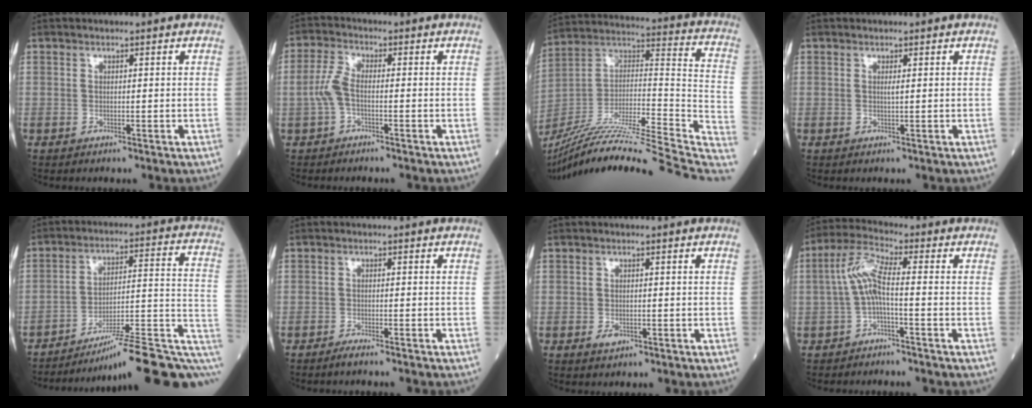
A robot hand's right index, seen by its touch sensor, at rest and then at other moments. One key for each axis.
{"total": 4.0, "fx": -1.2, "fy": 1.5, "fz": 3.5, "tx": -0.085, "ty": 0.006, "tz": -0.027}
{"total": 32.7, "fx": -27.0, "fy": 0.9, "fz": 18.6, "tx": -0.233, "ty": -0.016, "tz": -0.415}
{"total": 0.5, "fx": 0.2, "fy": -0.1, "fz": 0.5, "tx": -0.013, "ty": -0.002, "tz": 0.004}
{"total": 18.5, "fx": -11.2, "fy": 2.0, "fz": 14.7, "tx": -0.145, "ty": 0.044, "tz": -0.159}
{"total": 2.6, "fx": -2.2, "fy": -0.3, "fz": 1.3, "tx": -0.018, "ty": -0.001, "tz": -0.031}
{"total": 1.6, "fx": -0.7, "fy": 1.0, "fz": 1.0, "tx": -0.019, "ty": 0.000, "tz": -0.006}
{"total": 5.8, "fx": -0.9, "fy": 0.8, "fz": 5.7, "tx": -0.121, "ty": 0.022, "tz": -0.022}